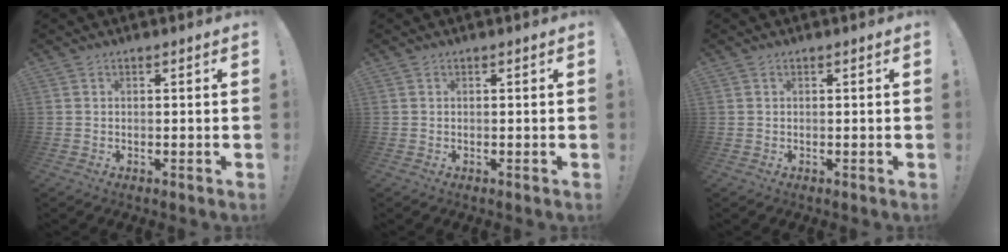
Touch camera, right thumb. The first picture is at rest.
{"total": 0.0}
{"total": 0.0}